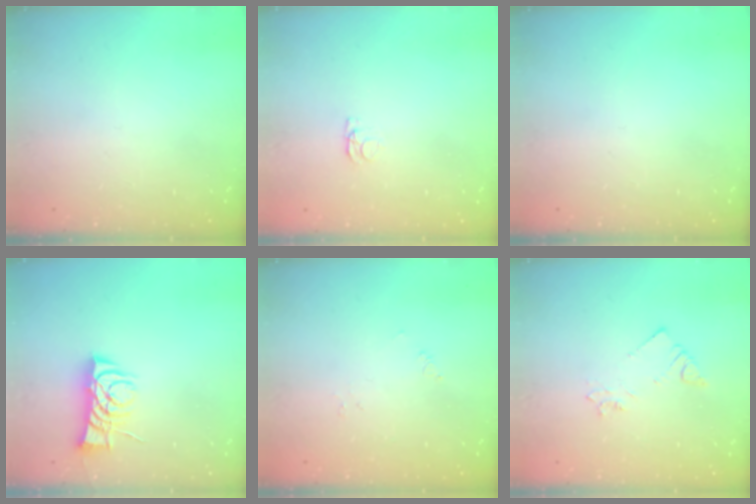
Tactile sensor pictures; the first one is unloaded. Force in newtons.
{"total": 1.2, "press": 1.1, "slide": 0.3}
{"total": 0.0}
{"total": 7.8, "press": 7.7, "slide": 0.6}
{"total": 0.0}
{"total": 2.7, "press": 2.7, "slide": 0.3}